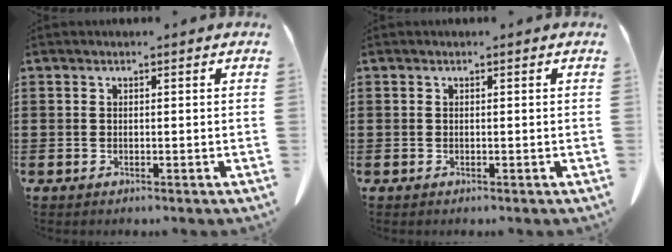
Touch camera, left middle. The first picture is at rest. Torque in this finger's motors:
{"motor_torque": [0.00, 0.00, 0.00, 0.00]}